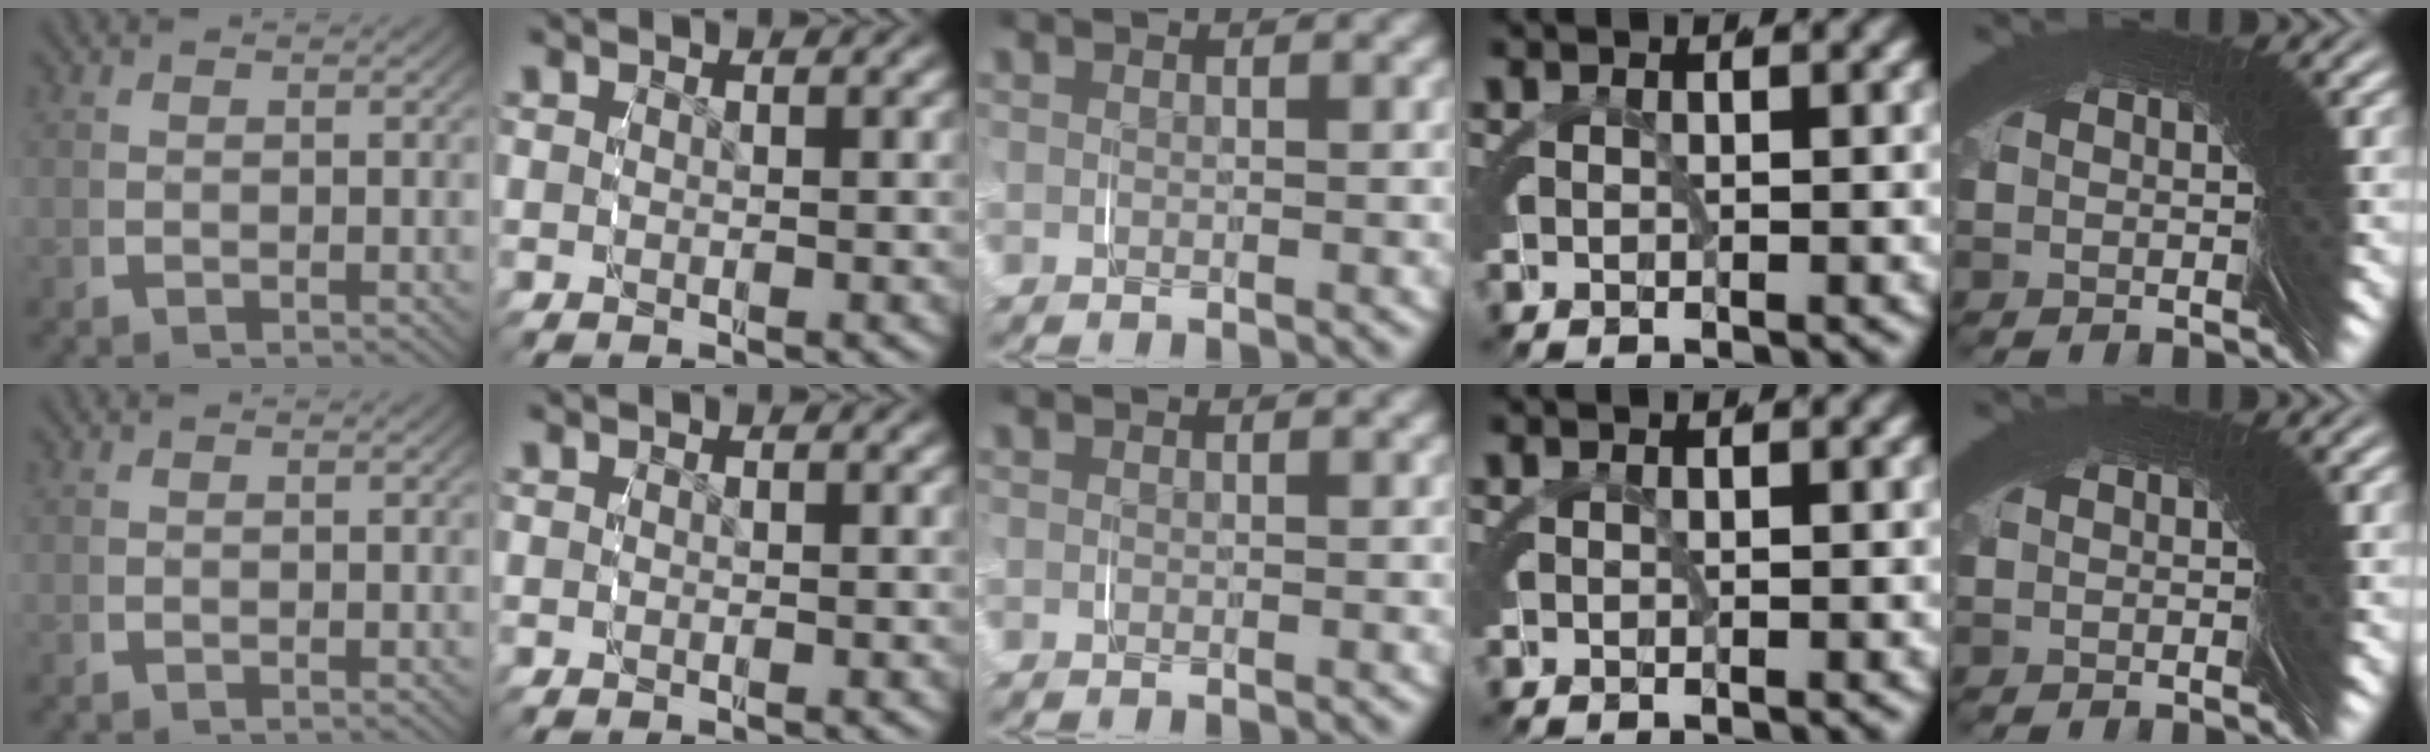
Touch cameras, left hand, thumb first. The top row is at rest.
{}